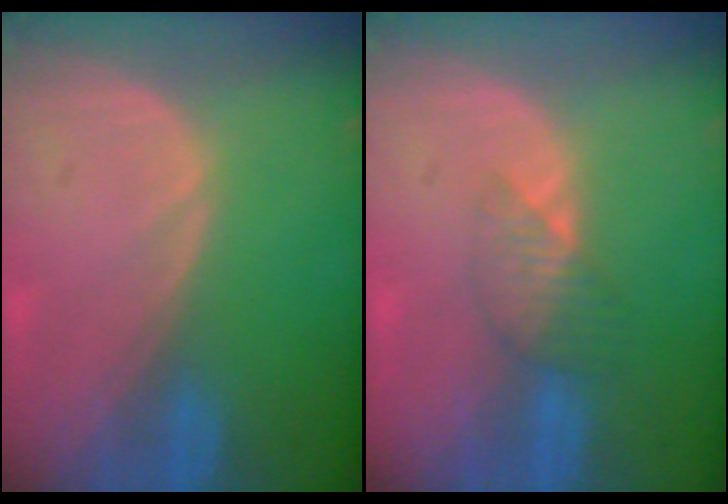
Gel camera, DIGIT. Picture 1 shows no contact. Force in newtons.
{"total": 3.6, "press": 3.2, "slide": 1.6}